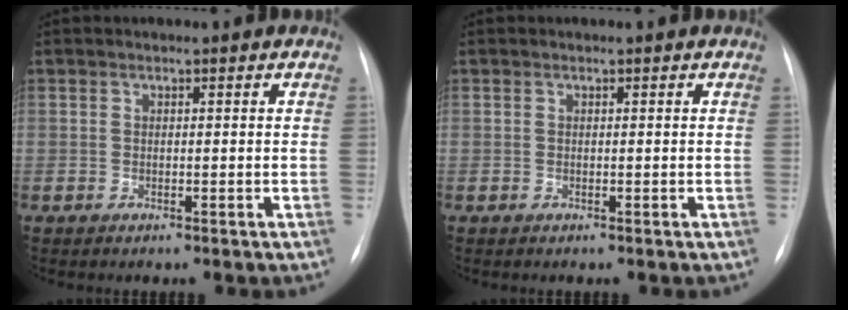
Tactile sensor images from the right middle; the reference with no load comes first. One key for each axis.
{"total": 0.0}